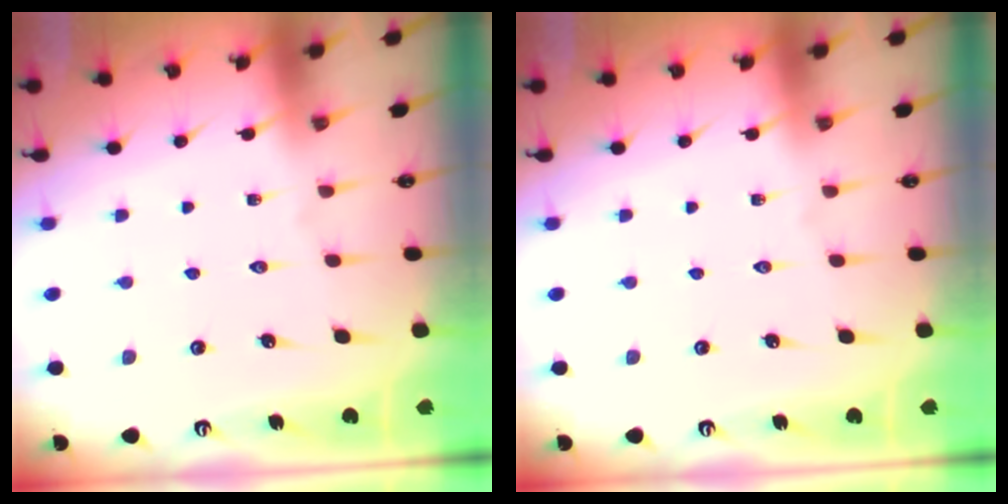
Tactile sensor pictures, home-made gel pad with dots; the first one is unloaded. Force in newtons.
{"total": 0.0}